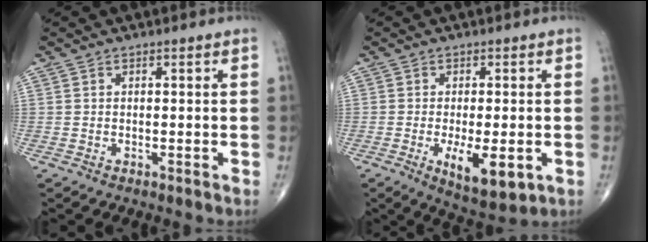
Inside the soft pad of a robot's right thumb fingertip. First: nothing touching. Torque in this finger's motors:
{"motor_torque": [1.42, 1.18, 0.36, -0.56, 0.27]}